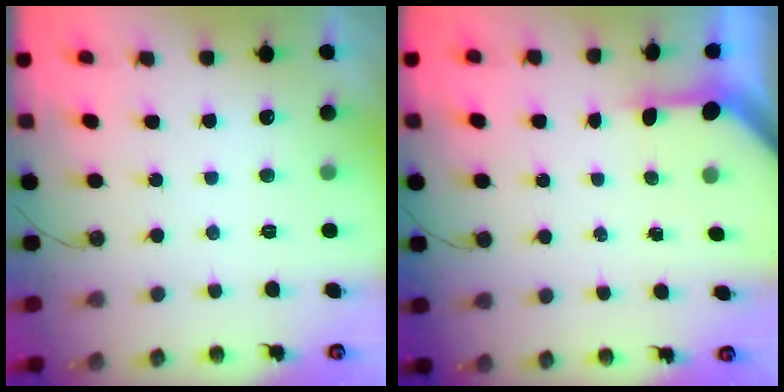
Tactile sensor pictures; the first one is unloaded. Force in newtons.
{"total": 3.2, "press": 3.2, "slide": 0.2}